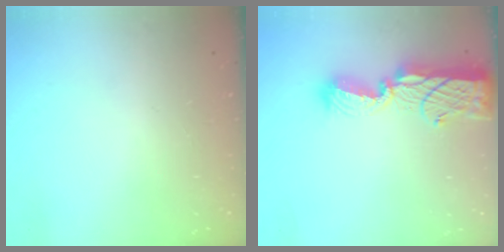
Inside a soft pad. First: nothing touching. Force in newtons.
{"total": 14.4, "press": 14.3, "slide": 1.7}